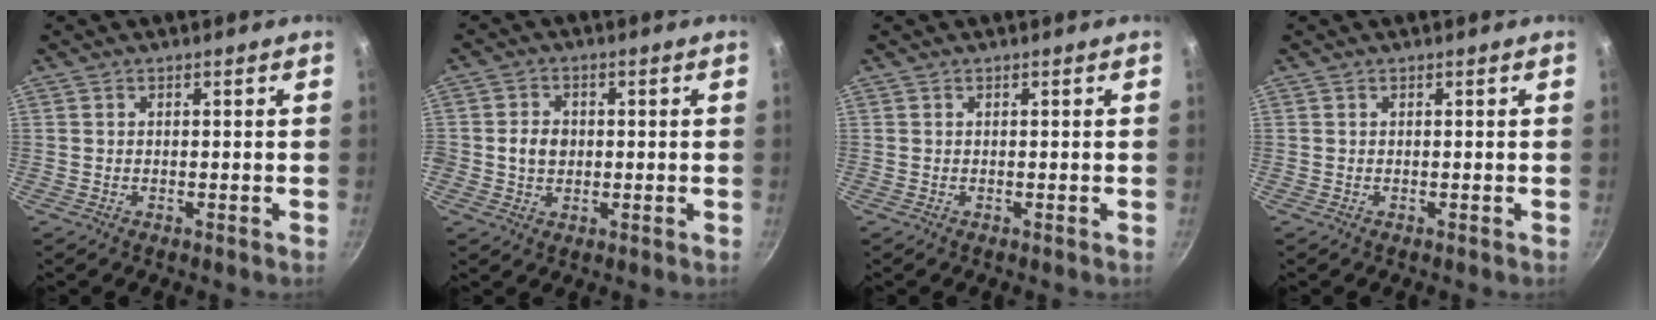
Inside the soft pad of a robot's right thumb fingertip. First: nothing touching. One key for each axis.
{"total": 4.5, "fx": 0.0, "fy": 3.8, "fz": 2.5, "tx": -0.027, "ty": 0.006, "tz": -0.003}
{"total": 0.0}
{"total": 0.0}